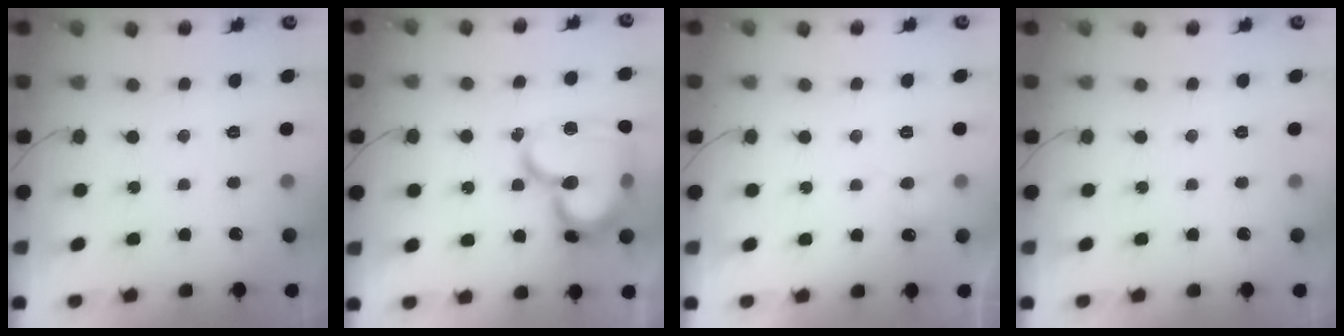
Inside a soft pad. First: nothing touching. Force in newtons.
{"total": 24.7, "press": 24.7, "slide": 2.1}
{"total": 6.0, "press": 6.0, "slide": 0.6}
{"total": 0.0}